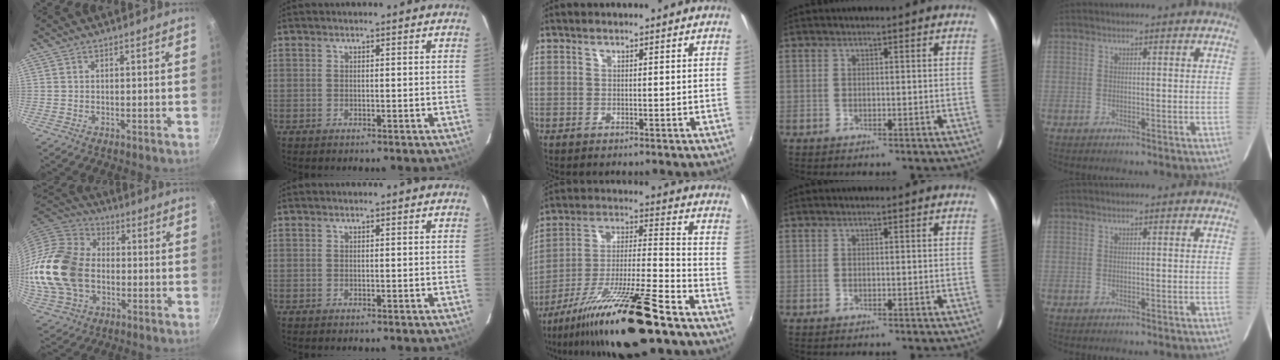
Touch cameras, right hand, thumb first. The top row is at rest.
{"thumb": {"total": 20.9, "force": [-1.9, 15.3, 14.1], "torque": [-0.272, 0.032, -0.033]}, "middle": {"total": 21.0, "force": [-14.3, 2.7, 15.1], "torque": [-0.269, -0.025, -0.247]}}